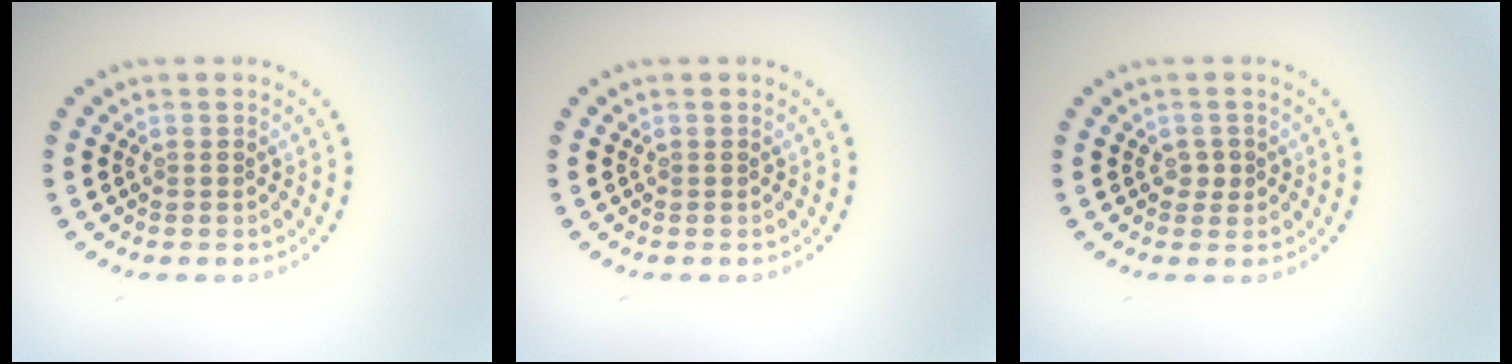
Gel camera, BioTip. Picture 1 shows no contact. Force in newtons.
{"total": 0.0}
{"total": 1.1, "press": 1.0, "slide": 0.5}